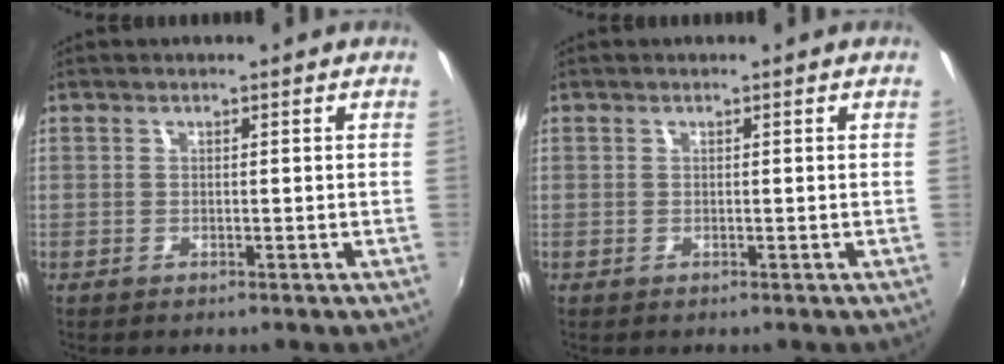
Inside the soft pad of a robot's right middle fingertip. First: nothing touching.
{"total": 0.0}